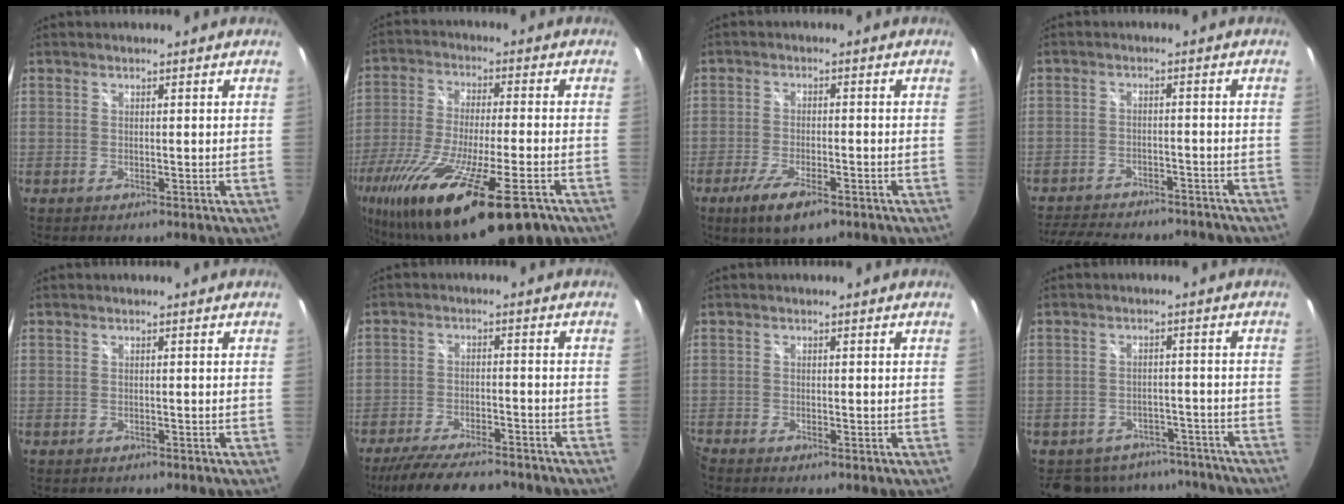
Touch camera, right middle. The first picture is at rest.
{"total": 25.0, "force": [-15.9, 5.5, 18.5], "torque": [-0.364, -0.078, -0.273]}
{"total": 7.7, "force": [-4.9, 2.2, 5.5], "torque": [-0.130, -0.025, -0.086]}
{"total": 17.1, "force": [-14.6, 5.6, 6.9], "torque": [-0.153, -0.012, -0.199]}
{"total": 0.9, "force": [-0.8, 0.3, 0.1], "torque": [-0.005, -0.003, -0.012]}
{"total": 15.1, "force": [-12.8, 3.7, 7.1], "torque": [-0.146, -0.022, -0.200]}
{"total": 1.4, "force": [-1.4, -0.1, 0.3], "torque": [-0.010, -0.009, -0.031]}
{"total": 11.8, "force": [-10.1, 5.8, 2.0], "torque": [-0.047, 0.023, -0.122]}